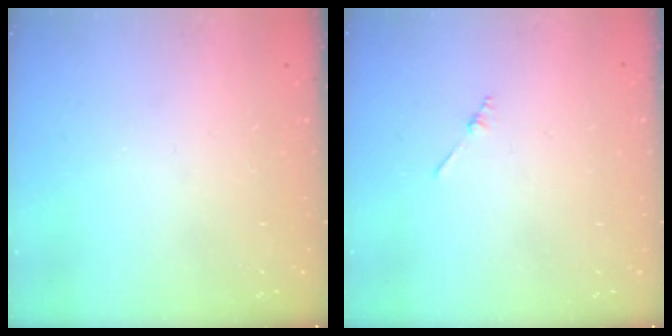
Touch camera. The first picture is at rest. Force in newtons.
{"total": 1.3, "press": 1.3, "slide": 0.3}